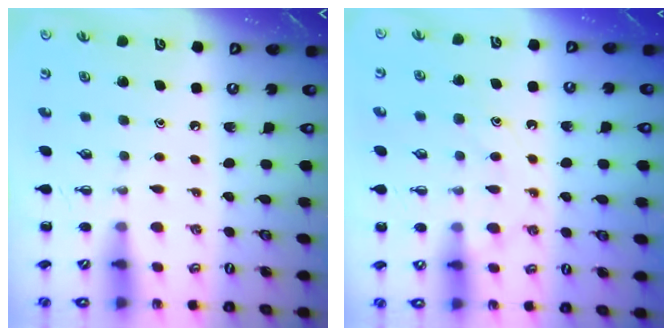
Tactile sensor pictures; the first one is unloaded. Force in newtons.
{"total": 11.8, "press": 11.8, "slide": 0.9}